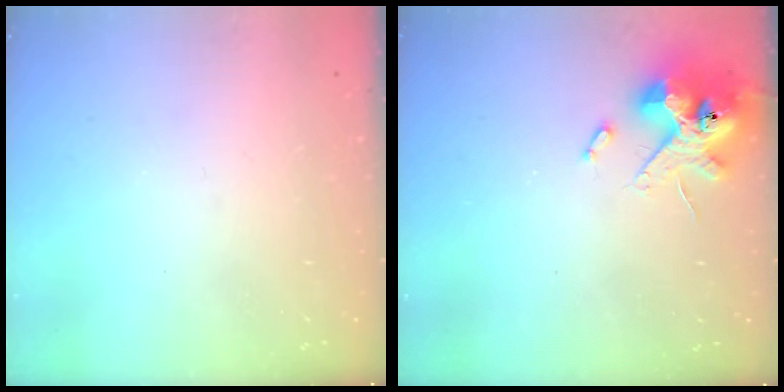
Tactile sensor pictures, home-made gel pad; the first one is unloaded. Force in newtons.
{"total": 12.6, "press": 12.5, "slide": 1.7}